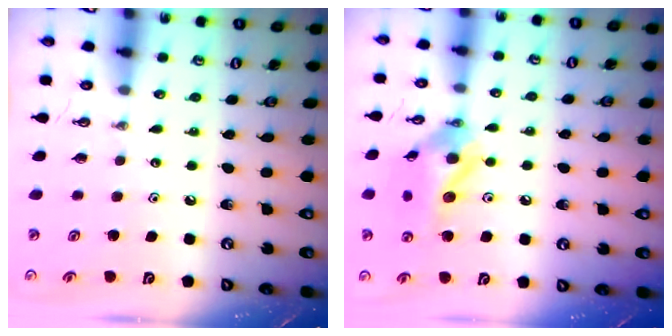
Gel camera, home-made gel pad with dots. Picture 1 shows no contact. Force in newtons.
{"total": 14.3, "press": 14.2, "slide": 1.8}